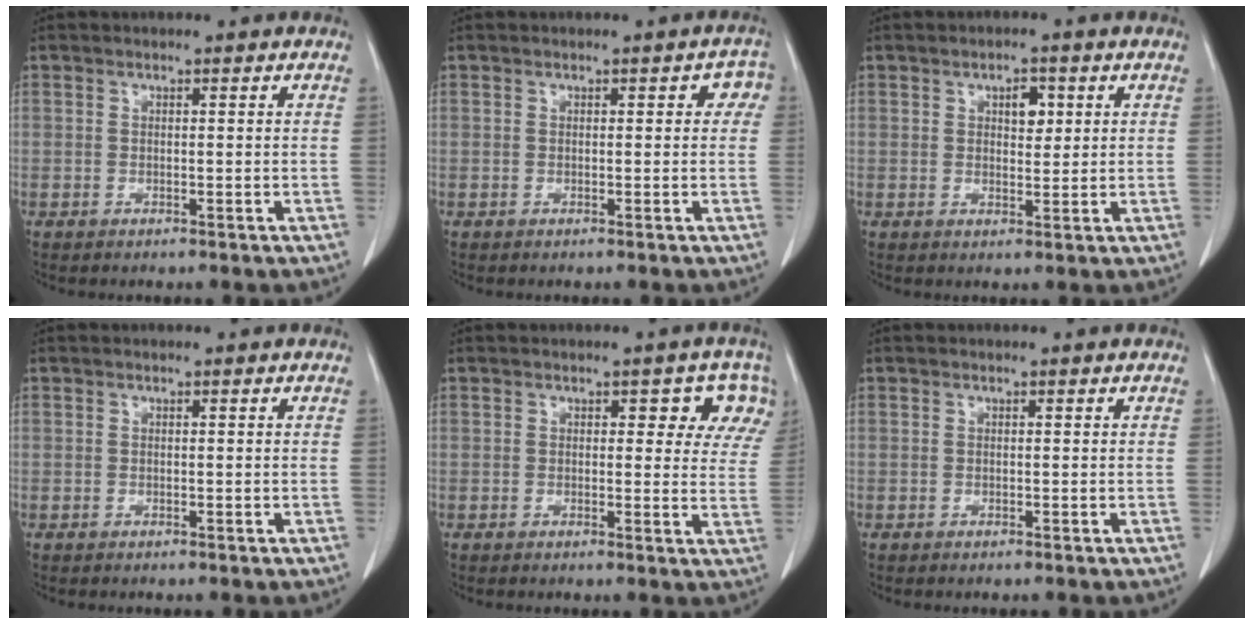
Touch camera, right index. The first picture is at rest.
{"total": 2.7, "force": [0.6, 1.5, 2.2], "torque": [-0.015, 0.017, 0.002]}
{"total": 3.1, "force": [1.1, 1.6, 2.4], "torque": [-0.034, 0.001, 0.017]}
{"total": 0.0}
{"total": 6.0, "force": [3.3, 3.4, 3.8], "torque": [-0.019, 0.002, 0.022]}
{"total": 0.0}